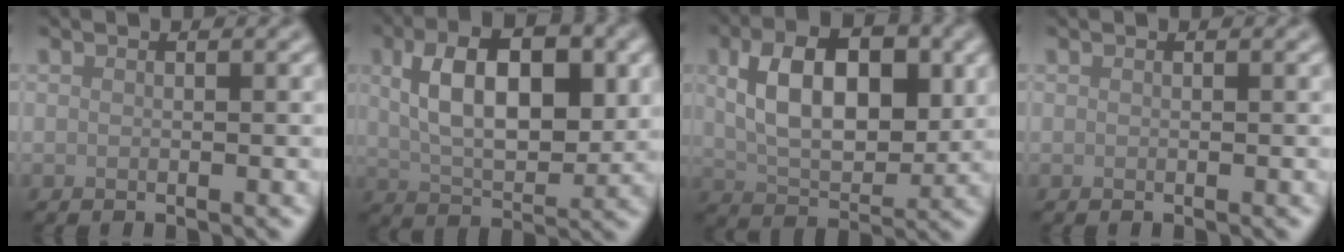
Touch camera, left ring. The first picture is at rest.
{"total": 8.9, "force": [1.8, 4.4, 7.5], "torque": [-0.115, 0.010, 0.027]}
{"total": 8.7, "force": [1.7, 4.9, 7.0], "torque": [-0.111, 0.007, 0.027]}
{"total": 0.0}